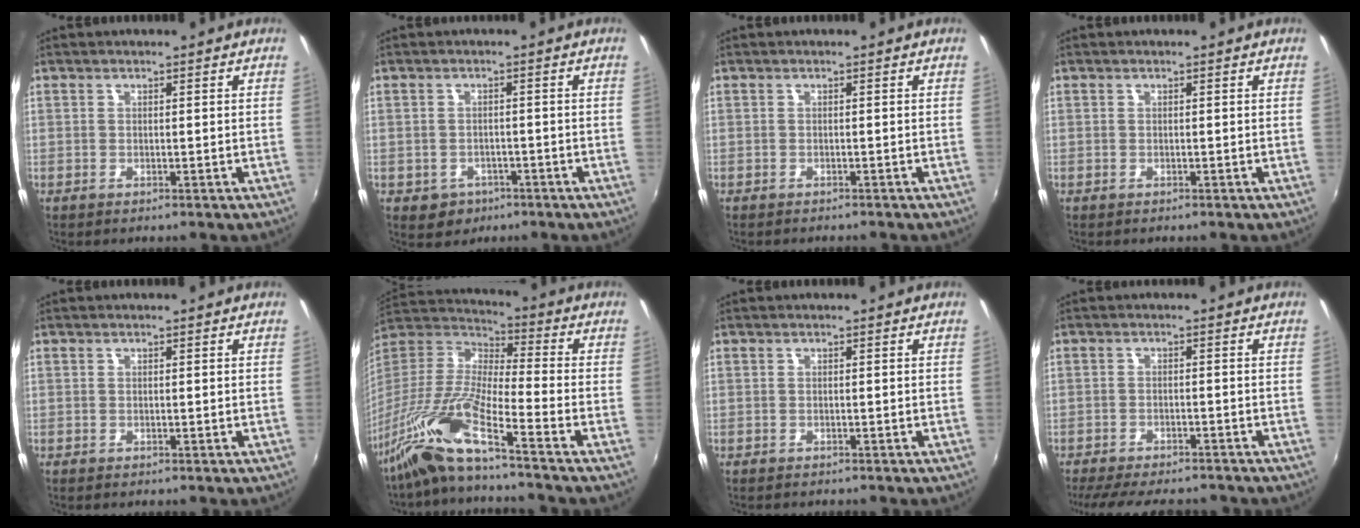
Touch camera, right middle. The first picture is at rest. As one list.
[{"total": 4.7, "force": [-2.1, 4.0, 1.3], "torque": [-0.037, -0.002, -0.023]}, {"total": 1.5, "force": [-1.4, 0.4, 0.4], "torque": [-0.012, -0.010, -0.021]}, {"total": 0.0}, {"total": 0.0}, {"total": 15.1, "force": [-11.3, -0.4, 10.1], "torque": [-0.187, -0.025, -0.224]}, {"total": 1.3, "force": [-1.2, 0.4, 0.2], "torque": [-0.010, -0.008, -0.019]}, {"total": 13.3, "force": [-11.5, 3.6, 5.8], "torque": [-0.126, -0.025, -0.169]}]